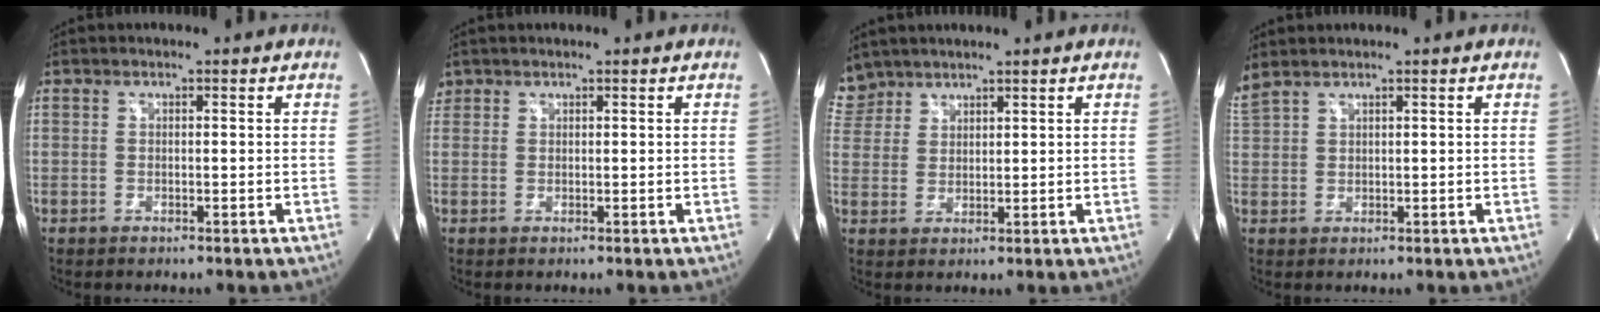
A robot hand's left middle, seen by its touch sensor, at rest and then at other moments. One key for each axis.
{"total": 1.6, "fx": 1.1, "fy": 1.2, "fz": 0.1, "tx": 0.001, "ty": 0.015, "tz": 0.023}
{"total": 5.1, "fx": 4.5, "fy": 2.4, "fz": -0.2, "tx": 0.002, "ty": 0.012, "tz": 0.097}
{"total": 2.8, "fx": 2.6, "fy": 0.2, "fz": 1.1, "tx": -0.045, "ty": 0.023, "tz": 0.066}